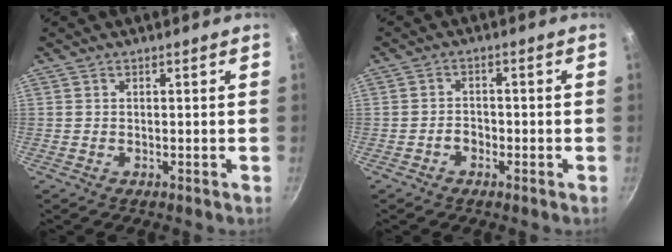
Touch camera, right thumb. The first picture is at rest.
{"total": 2.2, "force": [-1.2, 1.5, 1.1], "torque": [-0.006, 0.015, -0.021]}